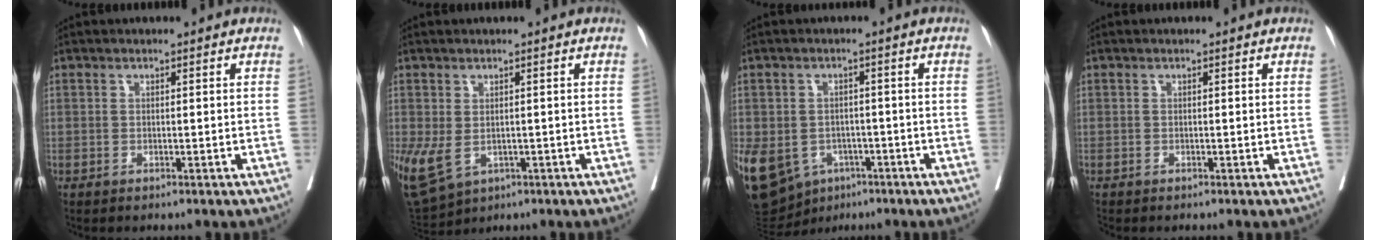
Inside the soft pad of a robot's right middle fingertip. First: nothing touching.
{"total": 12.5, "force": [-3.7, 8.9, 7.9], "torque": [-0.212, -0.015, -0.044]}
{"total": 25.0, "force": [-10.2, 19.9, 11.2], "torque": [-0.370, -0.016, -0.141]}
{"total": 0.0}